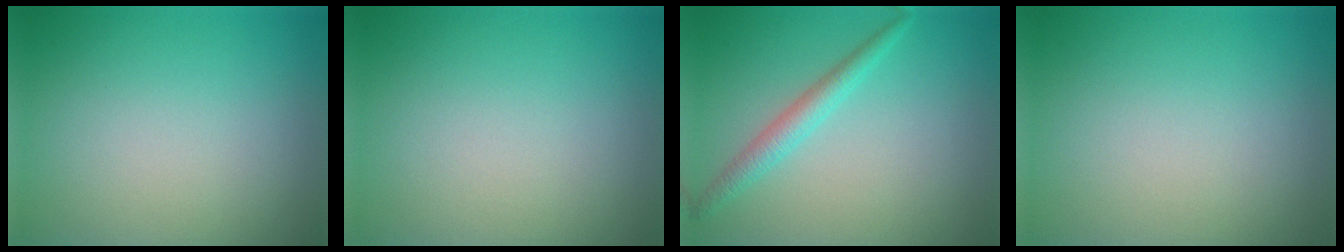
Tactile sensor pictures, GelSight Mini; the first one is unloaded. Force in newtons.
{"total": 0.0}
{"total": 2.2, "press": 2.2, "slide": 0.1}
{"total": 0.0}